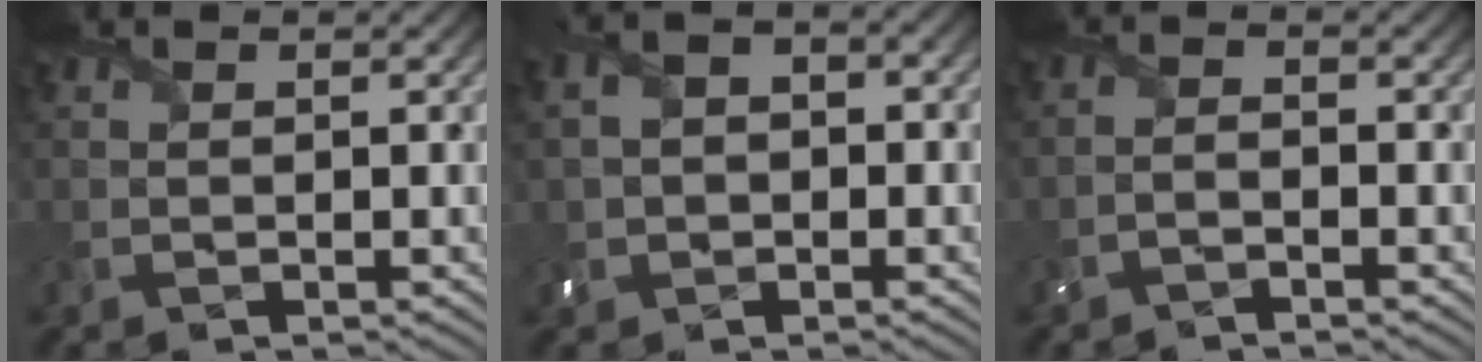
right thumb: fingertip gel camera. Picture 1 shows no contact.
{"total": 4.6, "force": [-0.4, 3.5, 3.0], "torque": [-0.064, 0.007, -0.011]}
{"total": 1.9, "force": [-1.7, 0.1, 0.7], "torque": [-0.013, 0.002, -0.039]}